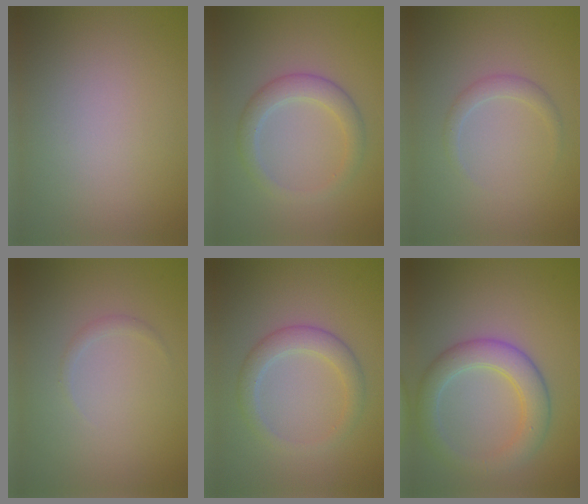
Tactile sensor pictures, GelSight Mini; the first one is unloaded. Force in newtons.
{"total": 2.8, "press": 2.8, "slide": 0.2}
{"total": 1.4, "press": 1.4, "slide": 0.1}
{"total": 0.6, "press": 0.6, "slide": 0.0}
{"total": 2.8, "press": 2.8, "slide": 0.2}
{"total": 4.5, "press": 4.5, "slide": 0.2}